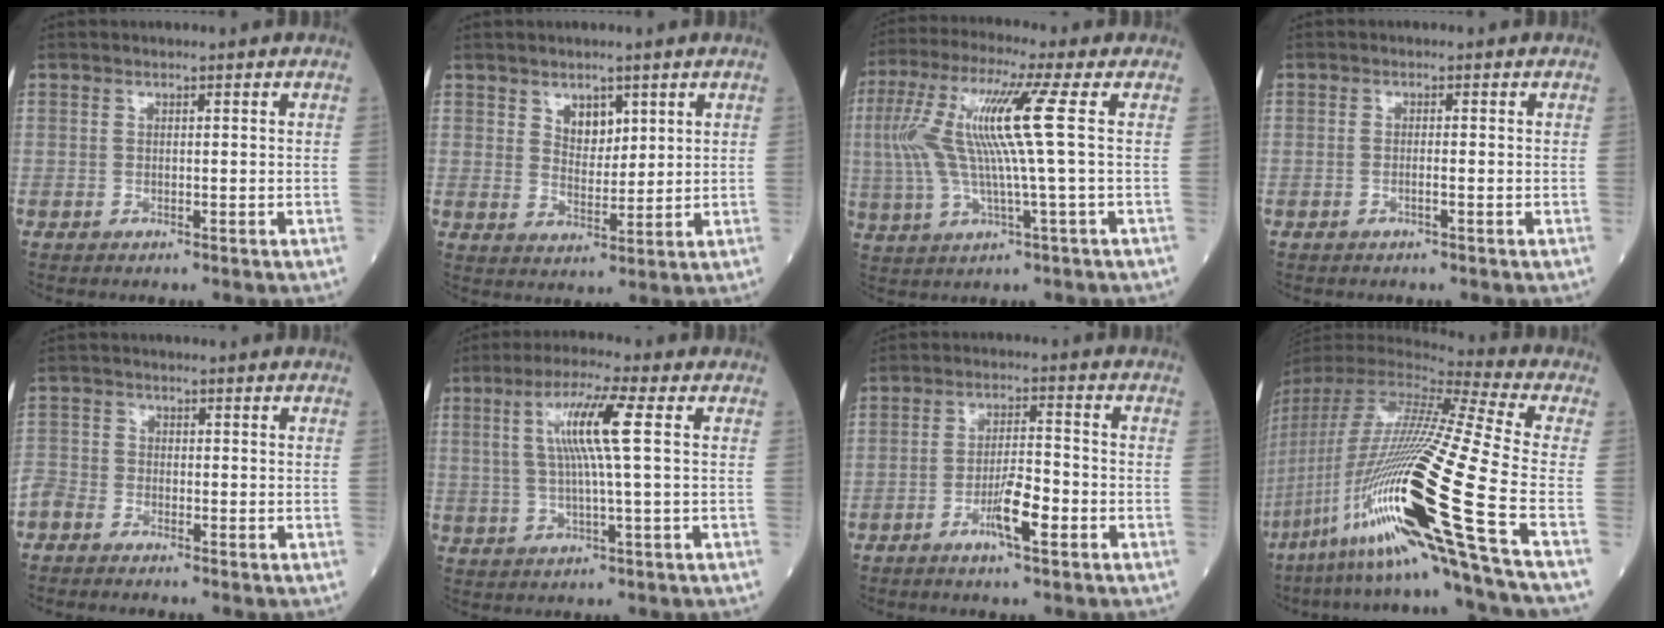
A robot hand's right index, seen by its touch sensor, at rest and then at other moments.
{"total": 4.0, "force": [2.2, 2.3, 2.4], "torque": [-0.037, -0.002, 0.042]}
{"total": 13.5, "force": [1.9, -0.2, 13.3], "torque": [-0.290, 0.021, 0.033]}
{"total": 0.9, "force": [-0.4, -0.1, 0.9], "torque": [-0.018, 0.000, -0.007]}
{"total": 3.9, "force": [-3.4, 1.9, 0.7], "torque": [-0.011, -0.003, -0.077]}
{"total": 9.0, "force": [2.0, -0.2, 8.8], "torque": [-0.172, 0.007, 0.037]}
{"total": 6.2, "force": [-2.9, 0.9, 5.4], "torque": [-0.098, 0.001, -0.052]}
{"total": 32.3, "force": [-11.7, 0.3, 30.1], "torque": [-0.567, -0.049, -0.221]}